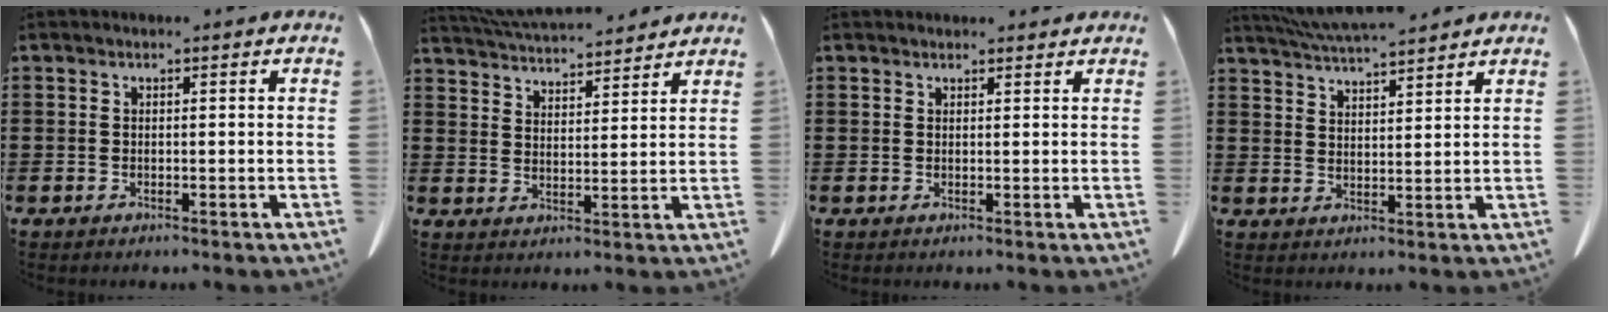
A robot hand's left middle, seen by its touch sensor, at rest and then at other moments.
{"total": 5.6, "force": [5.4, 0.4, 1.0], "torque": [-0.040, -0.029, 0.097]}
{"total": 1.2, "force": [1.1, 0.4, 0.2], "torque": [0.002, -0.001, 0.020]}
{"total": 5.2, "force": [4.9, 0.2, 1.7], "torque": [-0.049, -0.015, 0.089]}